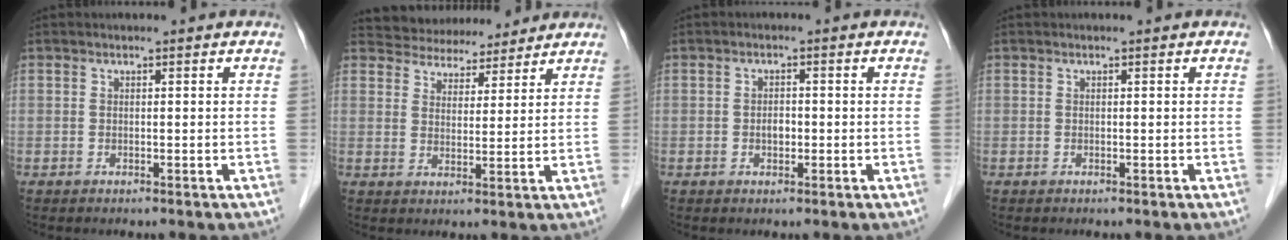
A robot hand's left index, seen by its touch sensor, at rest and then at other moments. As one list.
[{"total": 8.1, "force": [7.7, 2.6, 0.6], "torque": [-0.006, 0.017, 0.110]}, {"total": 1.7, "force": [-0.4, 1.0, 1.3], "torque": [-0.021, 0.002, -0.006]}, {"total": 0.0}]